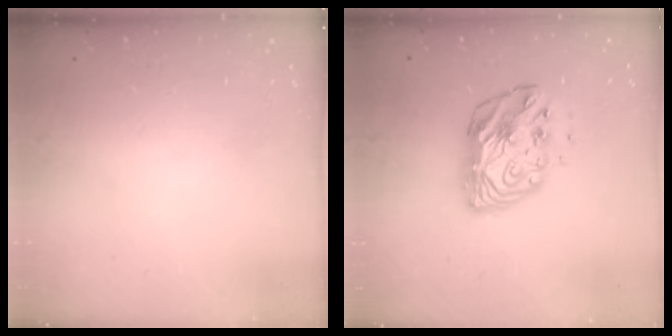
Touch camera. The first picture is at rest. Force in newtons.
{"total": 12.7, "press": 12.7, "slide": 1.0}